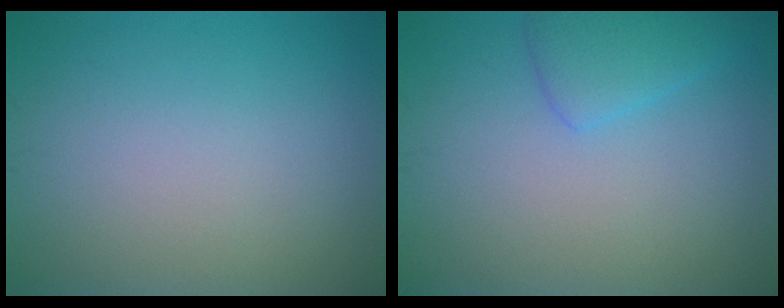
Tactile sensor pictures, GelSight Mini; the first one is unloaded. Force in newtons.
{"total": 2.5, "press": 2.5, "slide": 0.0}